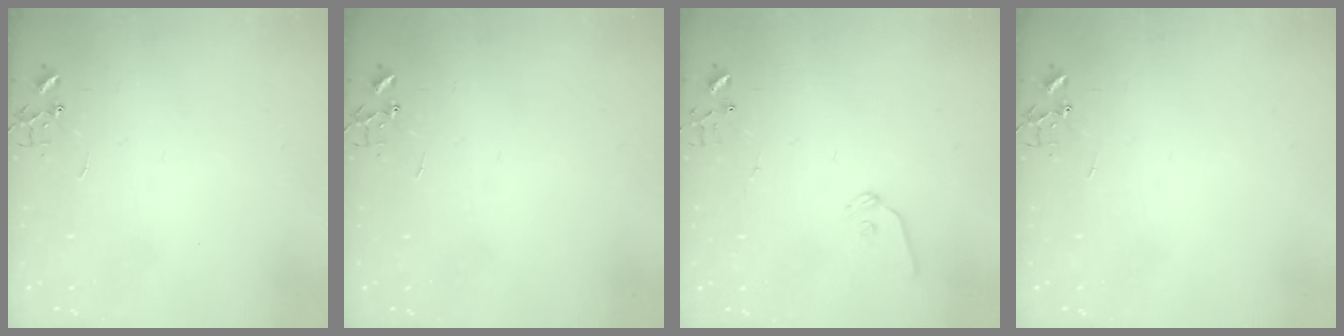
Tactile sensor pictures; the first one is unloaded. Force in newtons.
{"total": 0.0}
{"total": 6.0, "press": 5.9, "slide": 0.8}
{"total": 0.0}